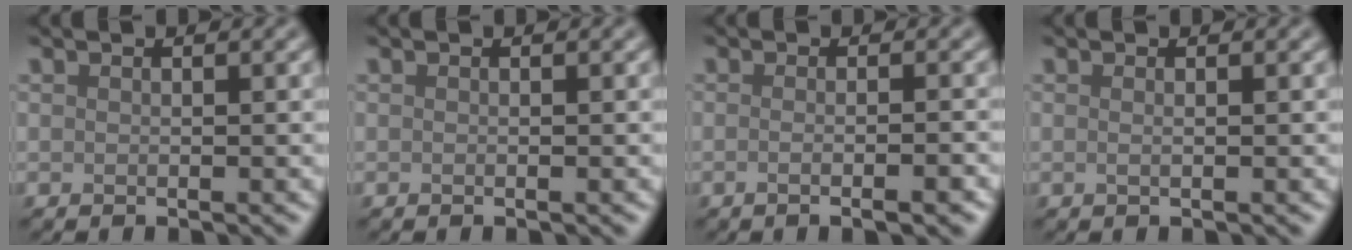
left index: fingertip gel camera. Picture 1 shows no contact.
{"total": 0.0}
{"total": 3.5, "force": [-0.9, 1.3, 3.1], "torque": [-0.015, -0.003, -0.021]}
{"total": 0.7, "force": [0.1, 0.2, 0.6], "torque": [-0.012, -0.002, -0.003]}